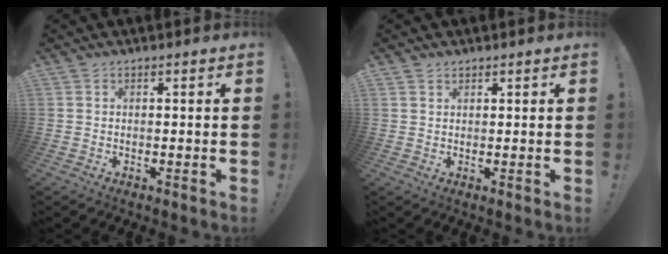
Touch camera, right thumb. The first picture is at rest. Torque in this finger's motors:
{"motor_torque": [0.11, -0.22, -0.11, -0.14, 0.08]}